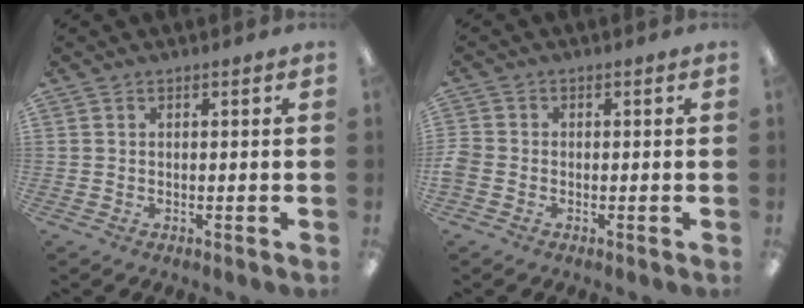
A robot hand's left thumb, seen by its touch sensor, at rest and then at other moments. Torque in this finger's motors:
{"motor_torque": [-0.36, 0.48, 0.13, -0.16, 0.00]}